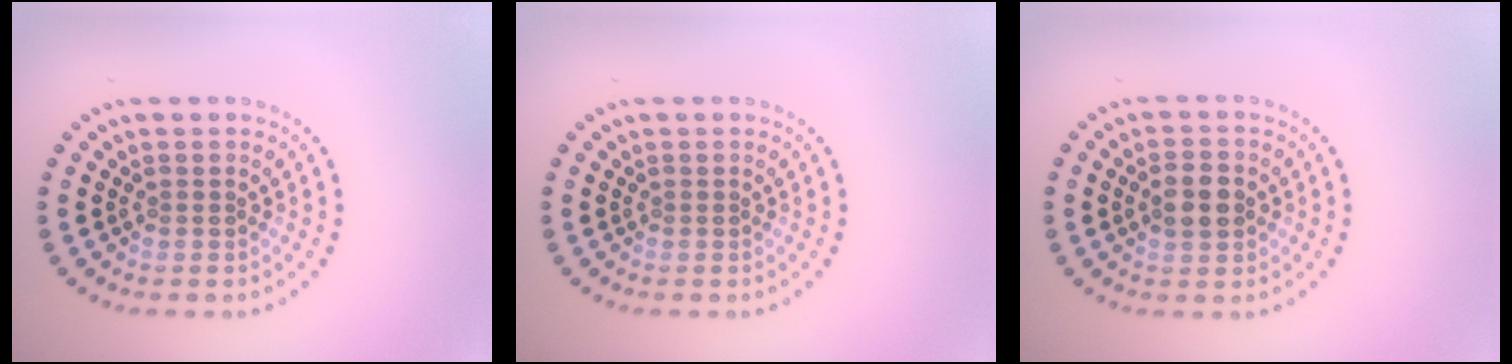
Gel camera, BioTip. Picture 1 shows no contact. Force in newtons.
{"total": 0.0}
{"total": 3.4, "press": 3.4, "slide": 0.1}